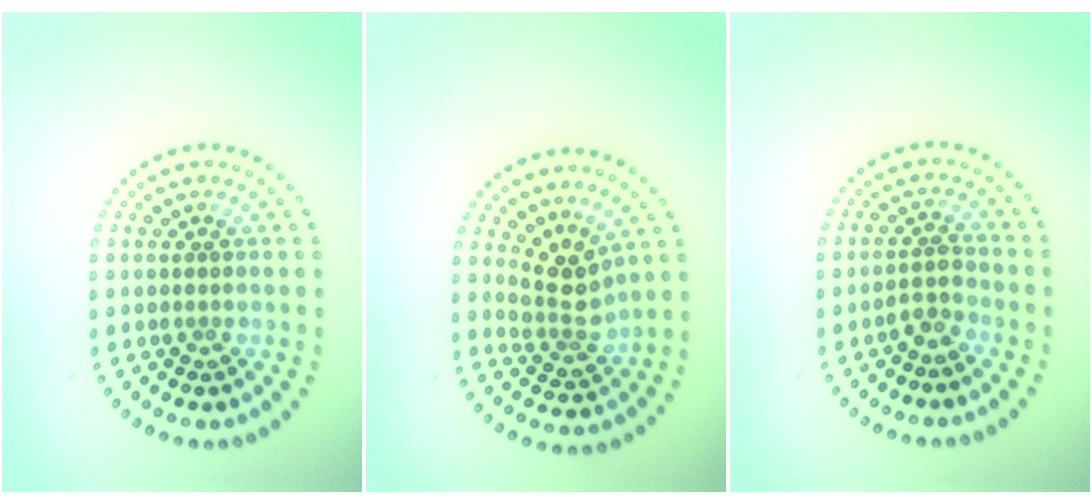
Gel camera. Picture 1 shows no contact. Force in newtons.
{"total": 2.9, "press": 2.4, "slide": 1.7}
{"total": 1.9, "press": 1.5, "slide": 1.1}